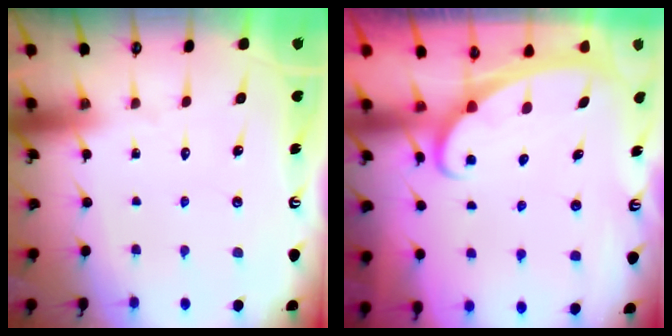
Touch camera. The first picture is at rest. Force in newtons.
{"total": 1.9, "press": 1.9, "slide": 0.1}